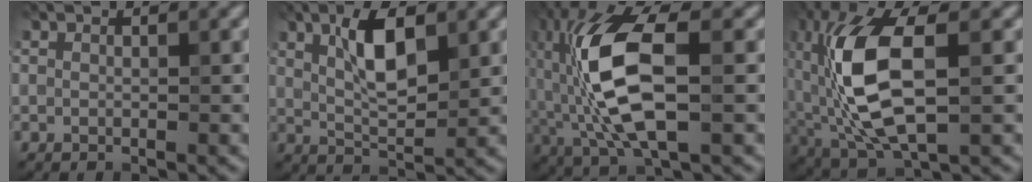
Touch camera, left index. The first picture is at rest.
{"total": 5.3, "force": [1.9, 1.8, 4.6], "torque": [-0.088, 0.003, 0.033]}
{"total": 11.1, "force": [-0.2, 4.3, 10.2], "torque": [-0.212, 0.012, -0.007]}
{"total": 11.5, "force": [0.5, 5.2, 10.3], "torque": [-0.216, 0.003, 0.007]}